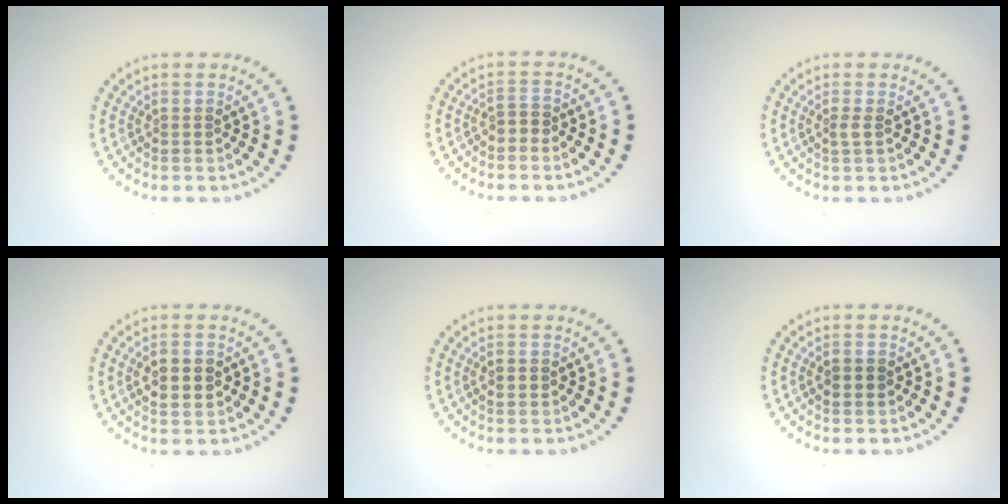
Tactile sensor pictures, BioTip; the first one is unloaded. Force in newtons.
{"total": 1.1, "press": 0.9, "slide": 0.7}
{"total": 0.8, "press": 0.5, "slide": 0.6}
{"total": 3.1, "press": 3.1, "slide": 0.2}
{"total": 1.1, "press": 1.1, "slide": 0.2}
{"total": 1.7, "press": 1.7, "slide": 0.0}